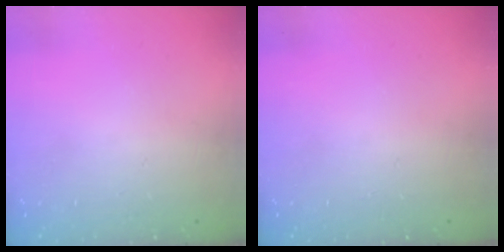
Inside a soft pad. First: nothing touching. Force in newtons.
{"total": 0.0}